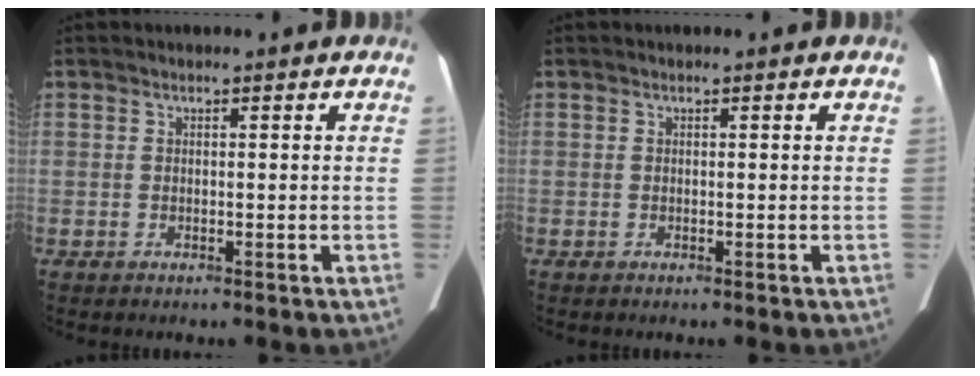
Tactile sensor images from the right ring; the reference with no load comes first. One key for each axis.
{"total": 0.0}